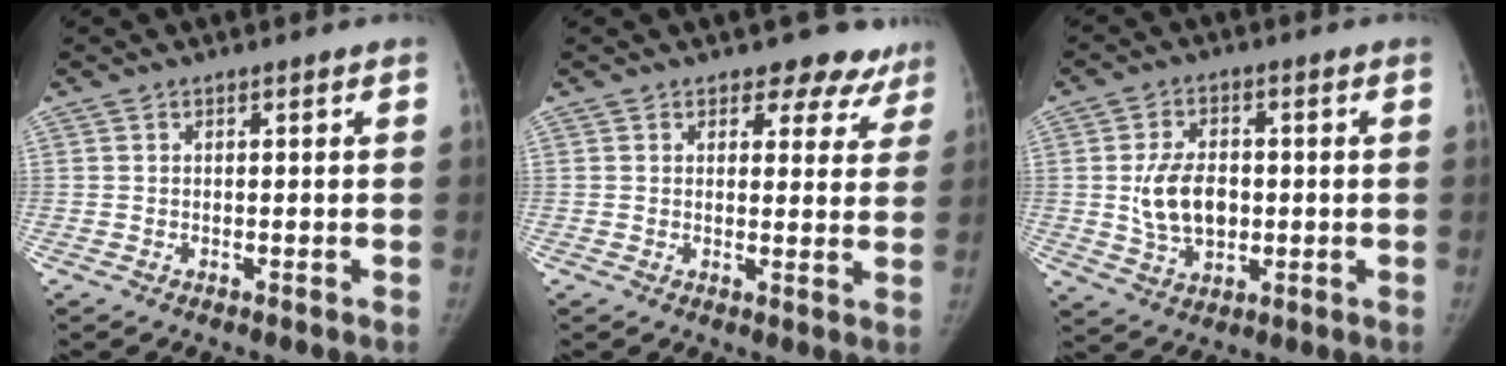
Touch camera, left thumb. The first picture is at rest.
{"total": 7.8, "force": [6.5, 4.1, 1.5], "torque": [0.031, -0.033, 0.061]}
{"total": 9.6, "force": [0.0, 6.4, 7.1], "torque": [-0.111, -0.001, 0.006]}